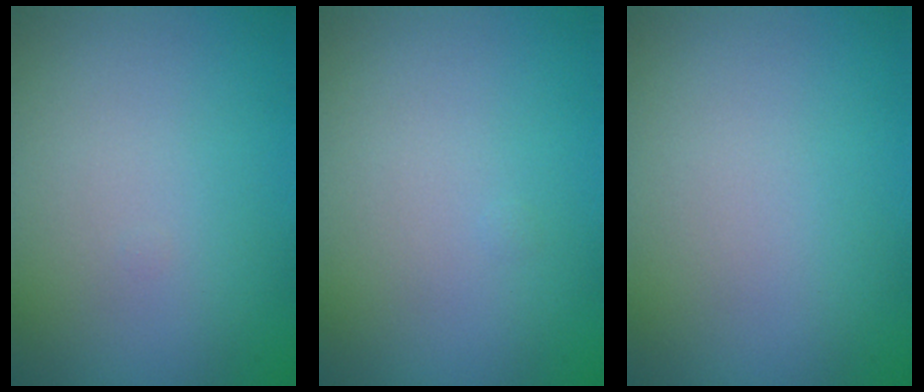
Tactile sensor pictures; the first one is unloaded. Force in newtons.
{"total": 0.0}
{"total": 0.0}